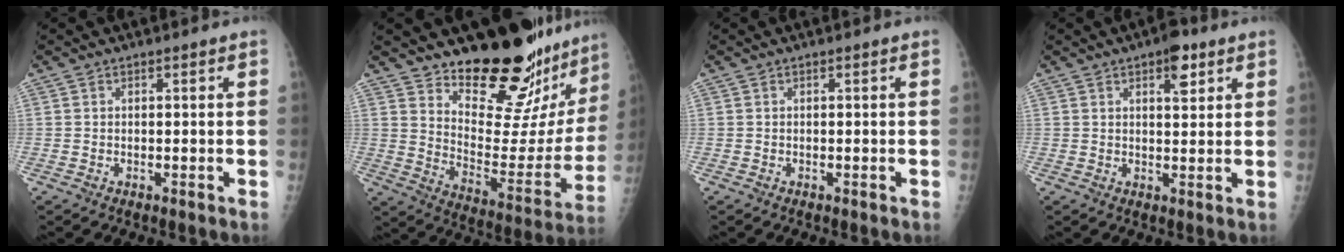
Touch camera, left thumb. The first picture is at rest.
{"total": 24.3, "force": [20.7, 7.1, 10.5], "torque": [-0.113, -0.176, 0.289]}
{"total": 0.0}
{"total": 5.0, "force": [2.8, 2.2, 3.6], "torque": [-0.035, -0.012, 0.036]}